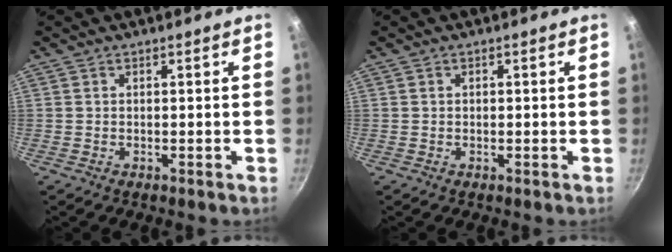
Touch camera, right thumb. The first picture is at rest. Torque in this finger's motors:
{"motor_torque": [-0.25, -0.49, 0.15, 0.26, 0.04]}